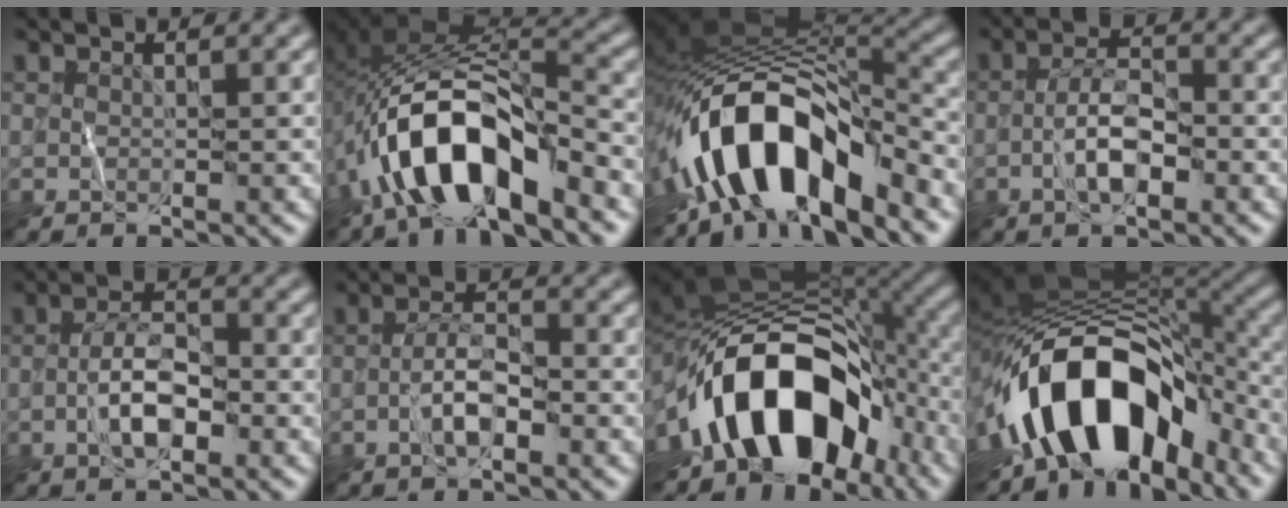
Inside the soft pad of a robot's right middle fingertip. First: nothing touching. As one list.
[{"total": 10.7, "force": [-5.2, 4.7, 8.1], "torque": [-0.154, 0.009, -0.094]}, {"total": 12.4, "force": [-5.9, 5.7, 9.3], "torque": [-0.147, 0.011, -0.109]}, {"total": 3.3, "force": [-1.3, 1.1, 2.9], "torque": [-0.053, 0.009, -0.031]}, {"total": 3.6, "force": [-1.3, 1.3, 3.1], "torque": [-0.056, 0.009, -0.031]}, {"total": 2.8, "force": [-1.1, 0.8, 2.4], "torque": [-0.047, 0.008, -0.028]}, {"total": 14.8, "force": [-6.0, 8.7, 10.4], "torque": [-0.152, 0.017, -0.114]}, {"total": 13.7, "force": [-5.8, 8.2, 9.3], "torque": [-0.144, 0.006, -0.100]}]